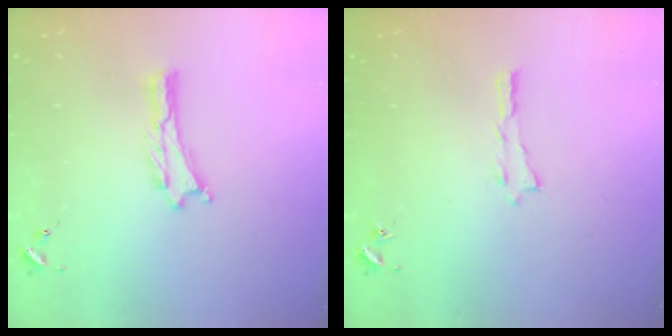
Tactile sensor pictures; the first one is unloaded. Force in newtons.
{"total": 0.0}